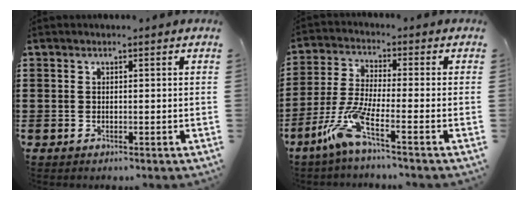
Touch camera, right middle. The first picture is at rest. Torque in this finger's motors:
{"motor_torque": [1.60, -0.54, 0.67, 0.12]}